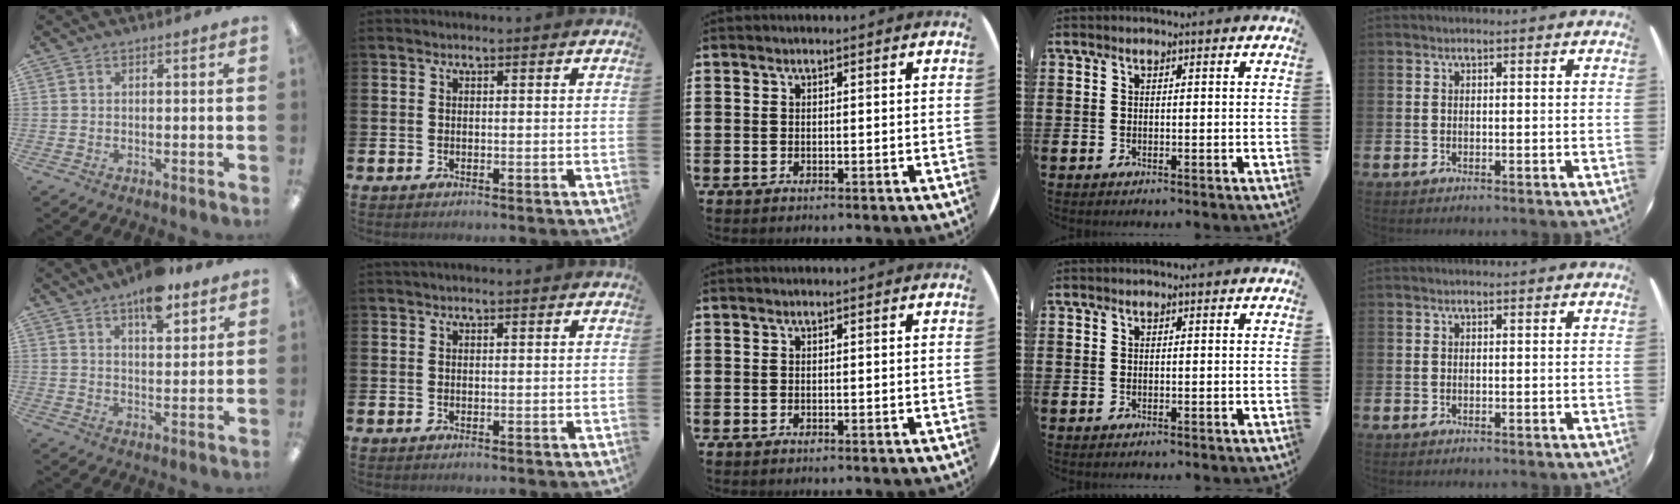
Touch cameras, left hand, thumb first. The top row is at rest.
{"thumb": {"total": 10.0, "force": [7.1, 3.7, 6.0], "torque": [-0.077, -0.041, 0.118]}, "index": {"total": 0.6, "force": [0.6, 0.1, 0.2], "torque": [0.007, -0.003, 0.008]}}